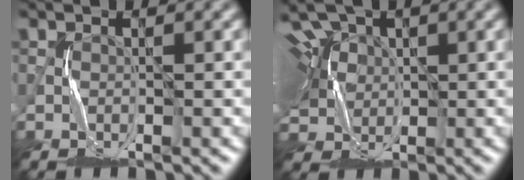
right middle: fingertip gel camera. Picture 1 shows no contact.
{"total": 13.1, "force": [4.4, 8.8, 8.7], "torque": [-0.162, 0.043, 0.026]}